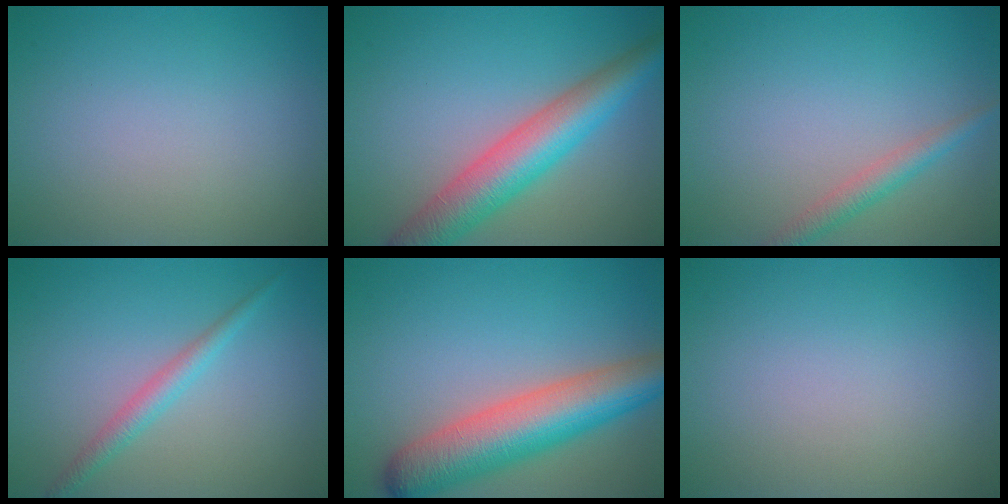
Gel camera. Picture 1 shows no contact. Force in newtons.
{"total": 7.0, "press": 7.0, "slide": 0.4}
{"total": 2.1, "press": 2.1, "slide": 0.0}
{"total": 2.1, "press": 2.1, "slide": 0.0}
{"total": 8.5, "press": 8.5, "slide": 0.5}
{"total": 0.0}